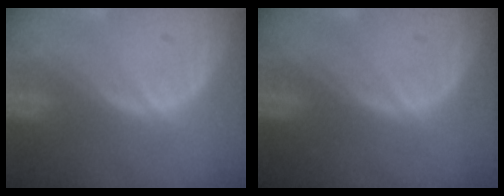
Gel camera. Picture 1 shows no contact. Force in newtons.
{"total": 0.0}